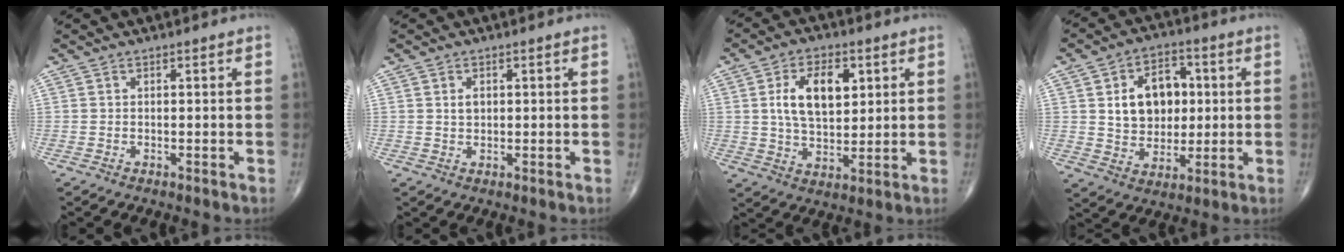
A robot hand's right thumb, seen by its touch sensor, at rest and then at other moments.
{"total": 1.8, "force": [0.5, 1.3, 1.3], "torque": [-0.018, -0.002, 0.009]}
{"total": 11.2, "force": [3.0, 6.5, 8.7], "torque": [-0.131, -0.008, 0.055]}
{"total": 12.4, "force": [2.1, 9.1, 8.2], "torque": [-0.092, 0.002, 0.039]}